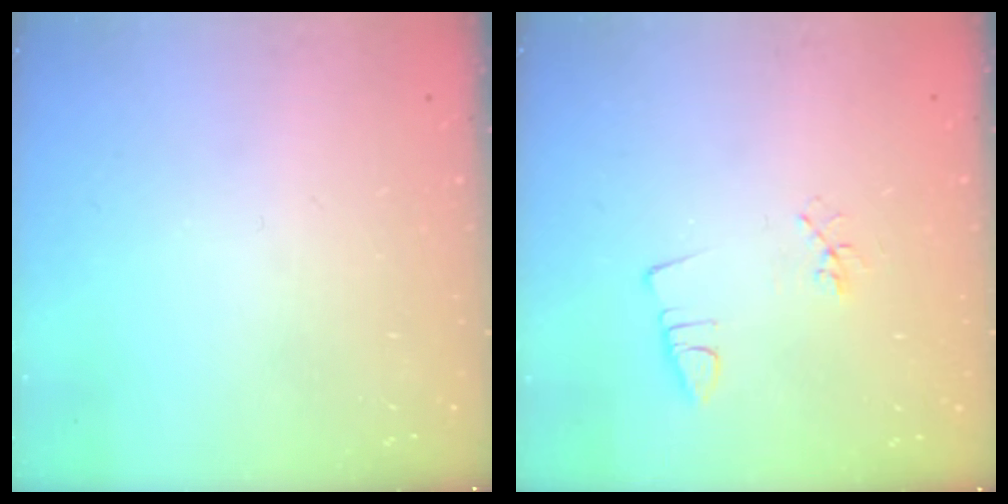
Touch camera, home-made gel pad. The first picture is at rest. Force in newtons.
{"total": 2.9, "press": 2.5, "slide": 1.4}